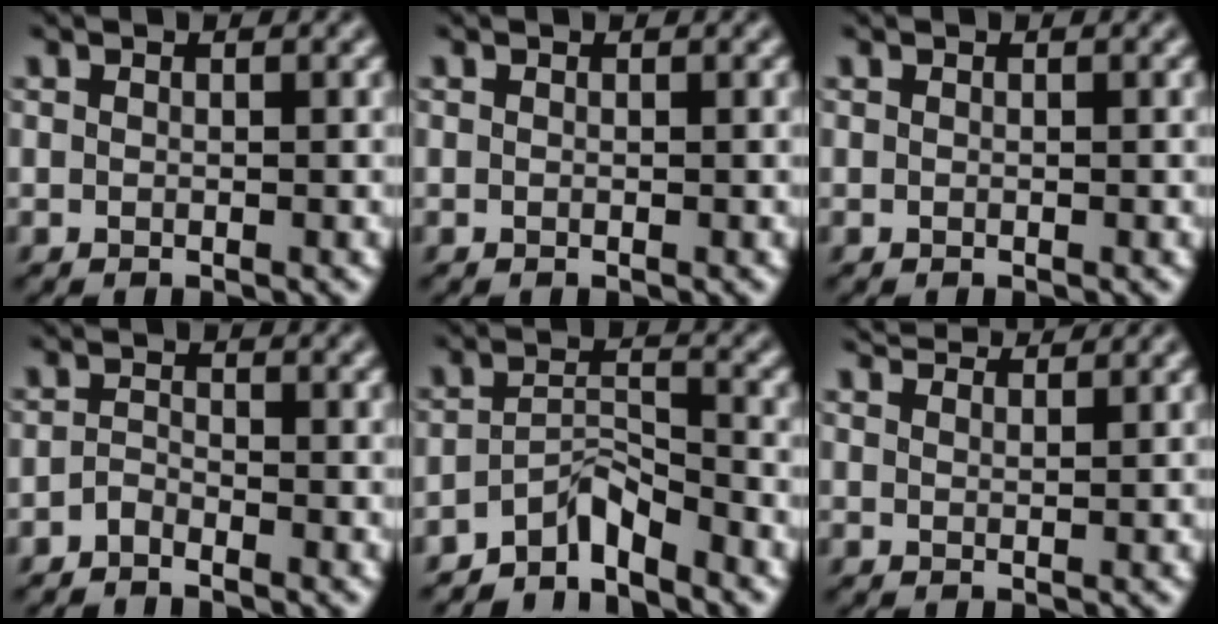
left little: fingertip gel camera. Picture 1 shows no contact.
{"total": 0.0}
{"total": 0.0}
{"total": 1.2, "force": [-1.2, 0.2, 0.3], "torque": [-0.007, 0.007, -0.026]}
{"total": 3.4, "force": [-3.1, 0.6, 1.2], "torque": [-0.022, 0.013, -0.064]}
{"total": 3.3, "force": [3.2, 0.1, 0.8], "torque": [-0.026, 0.010, 0.049]}